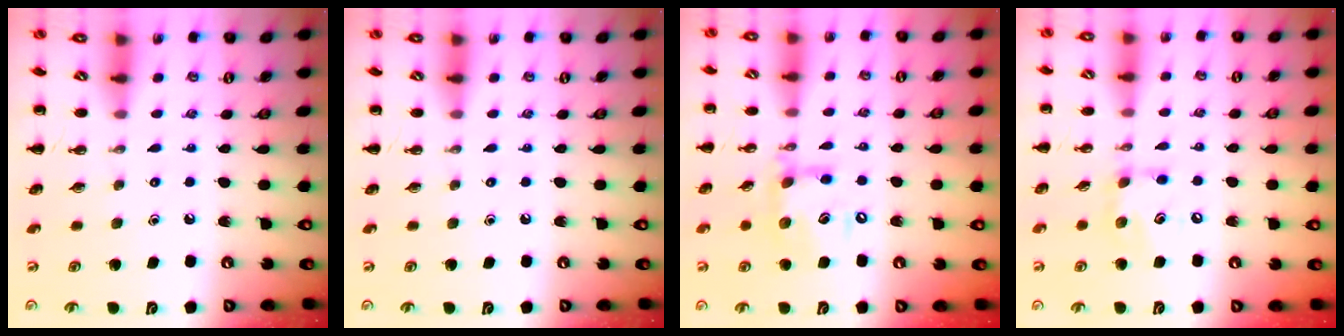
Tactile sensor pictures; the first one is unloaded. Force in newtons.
{"total": 0.0}
{"total": 13.4, "press": 13.2, "slide": 2.3}
{"total": 8.2, "press": 8.2, "slide": 0.9}